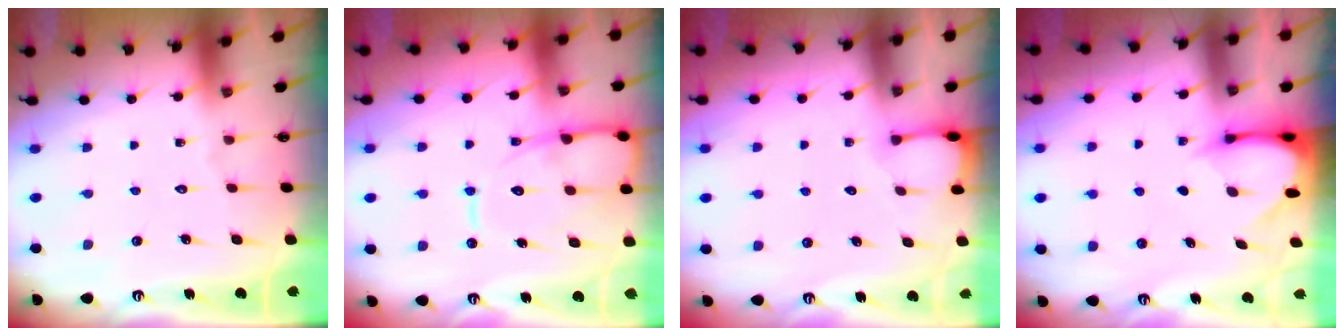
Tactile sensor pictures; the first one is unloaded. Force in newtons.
{"total": 13.2, "press": 13.1, "slide": 1.5}
{"total": 2.7, "press": 2.7, "slide": 0.4}
{"total": 3.3, "press": 3.3, "slide": 0.3}